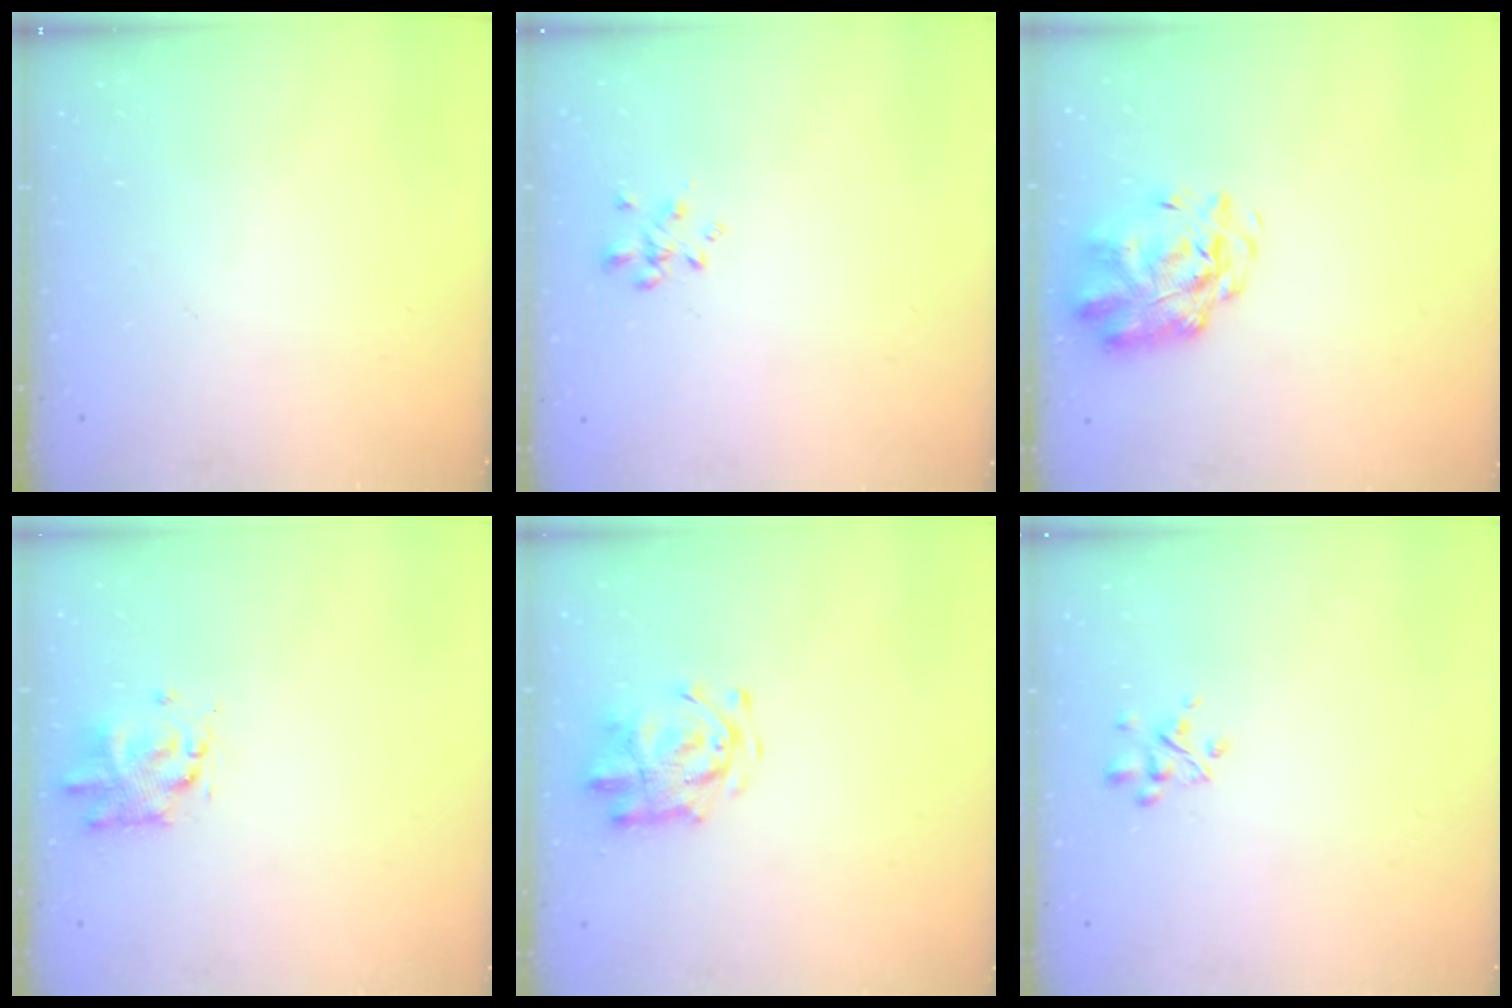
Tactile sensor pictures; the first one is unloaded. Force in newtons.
{"total": 0.6, "press": 0.5, "slide": 0.3}
{"total": 2.9, "press": 2.8, "slide": 0.8}
{"total": 2.6, "press": 2.5, "slide": 0.9}
{"total": 4.6, "press": 4.5, "slide": 1.1}
{"total": 2.3, "press": 2.3, "slide": 0.3}